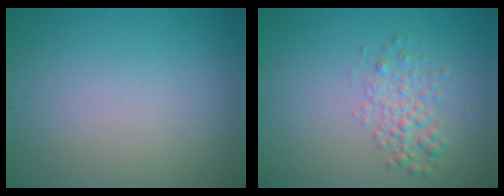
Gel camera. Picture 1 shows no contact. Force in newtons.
{"total": 2.4, "press": 2.4, "slide": 0.1}